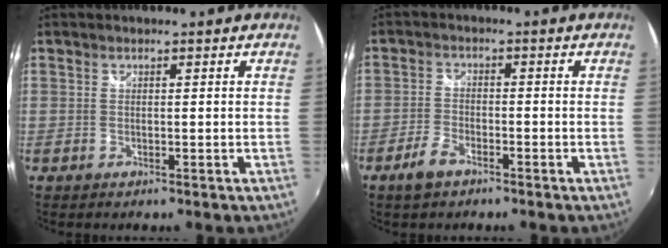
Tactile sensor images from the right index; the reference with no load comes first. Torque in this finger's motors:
{"motor_torque": [0.40, -0.44, 0.22, 0.04]}